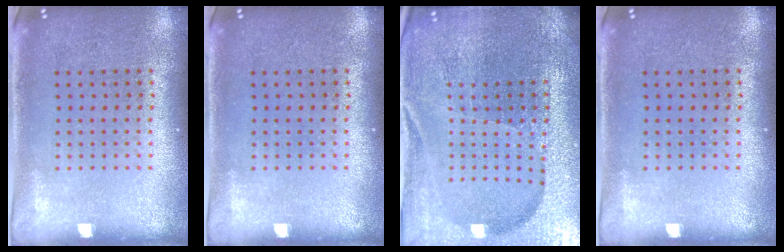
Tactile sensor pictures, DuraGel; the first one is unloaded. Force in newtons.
{"total": 0.0}
{"total": 5.1, "press": 4.7, "slide": 1.8}
{"total": 0.0}